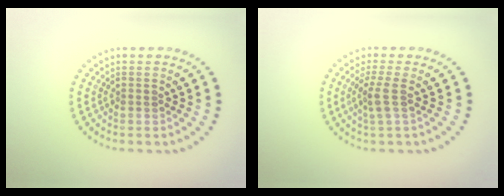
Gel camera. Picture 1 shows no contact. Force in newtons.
{"total": 2.1, "press": 1.6, "slide": 1.3}